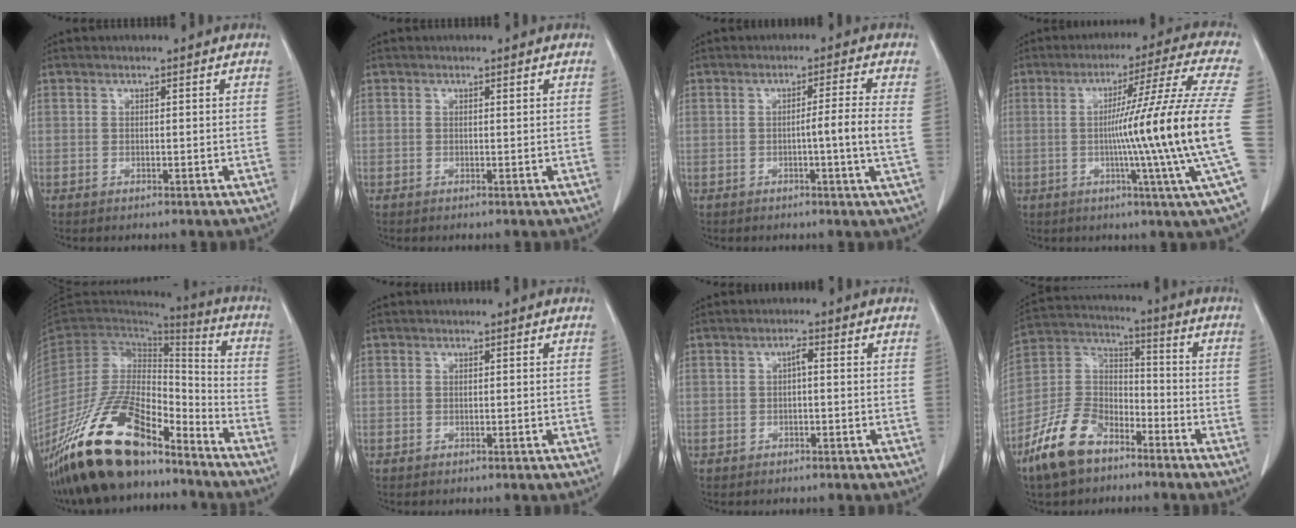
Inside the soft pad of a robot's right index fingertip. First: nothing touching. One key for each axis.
{"total": 0.0}
{"total": 4.9, "fx": -0.5, "fy": -1.3, "fz": 4.7, "tx": -0.070, "ty": -0.003, "tz": -0.009}
{"total": 18.5, "fx": -2.1, "fy": -3.8, "fz": 18.0, "tx": -0.255, "ty": -0.017, "tz": -0.045}
{"total": 21.8, "fx": -16.3, "fy": 7.1, "fz": 12.5, "tx": -0.259, "ty": -0.007, "tz": -0.301}
{"total": 0.0}
{"total": 1.4, "fx": 0.0, "fy": 0.3, "fz": 1.3, "tx": -0.023, "ty": 0.004, "tz": 0.000}
{"total": 12.6, "fx": -8.4, "fy": 6.5, "fz": 6.7, "tx": -0.150, "ty": 0.008, "tz": -0.168}